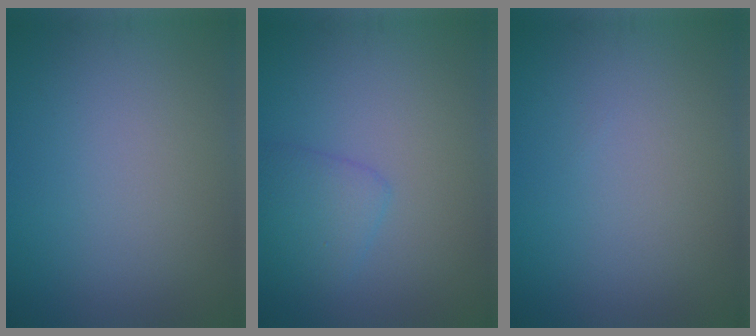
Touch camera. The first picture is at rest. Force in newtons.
{"total": 2.5, "press": 2.4, "slide": 0.2}
{"total": 0.0}